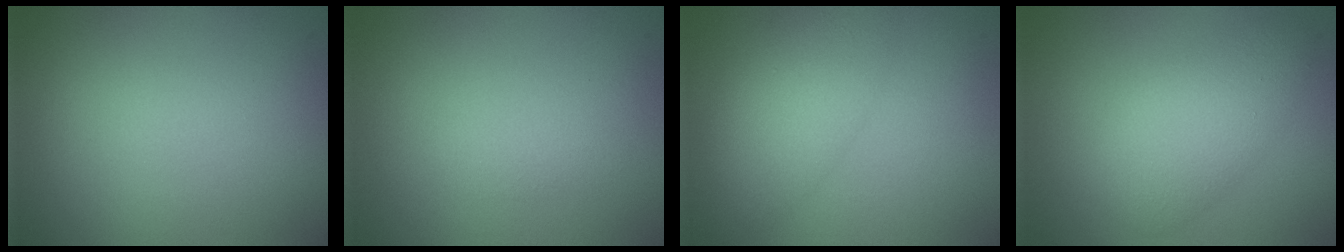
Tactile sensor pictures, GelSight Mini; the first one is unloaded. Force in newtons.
{"total": 1.0, "press": 1.0, "slide": 0.0}
{"total": 4.6, "press": 4.5, "slide": 0.1}
{"total": 4.4, "press": 4.4, "slide": 0.1}